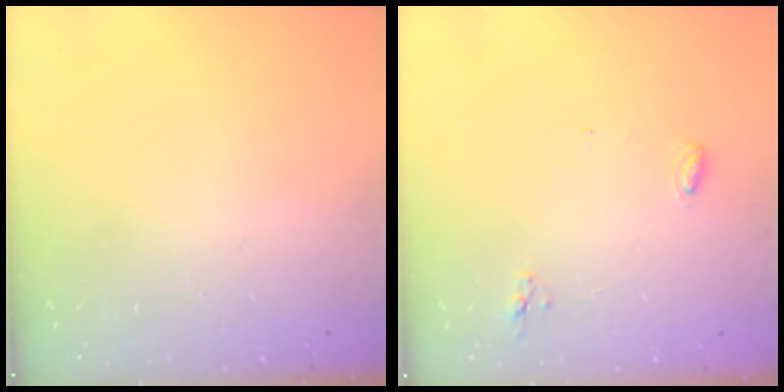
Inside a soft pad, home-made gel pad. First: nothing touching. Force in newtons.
{"total": 4.6, "press": 4.4, "slide": 1.1}